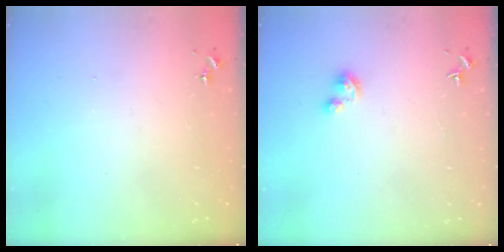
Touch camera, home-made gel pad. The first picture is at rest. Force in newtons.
{"total": 3.0, "press": 2.9, "slide": 0.3}